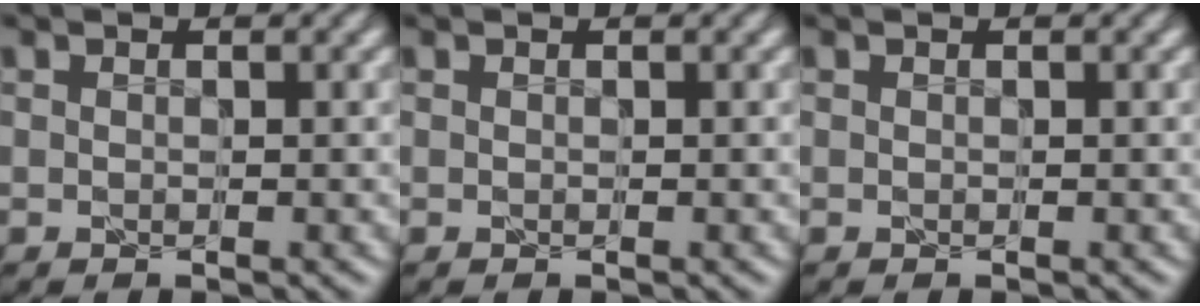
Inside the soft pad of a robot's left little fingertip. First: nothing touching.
{"total": 0.0}
{"total": 0.0}